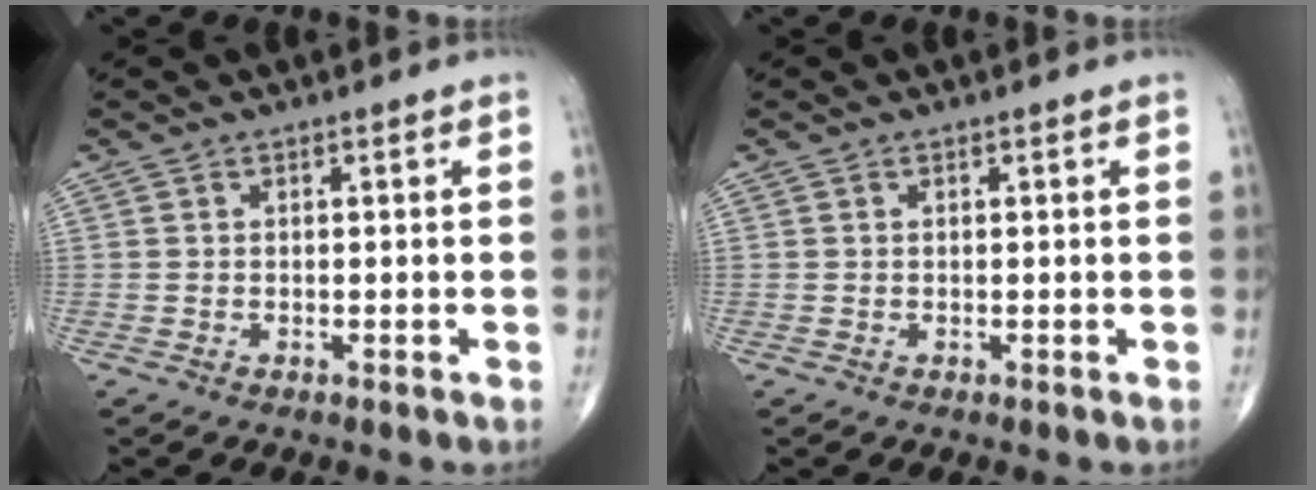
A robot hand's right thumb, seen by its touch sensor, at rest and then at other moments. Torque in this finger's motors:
{"motor_torque": [0.09, -0.13, -0.10, 0.03, 0.02]}